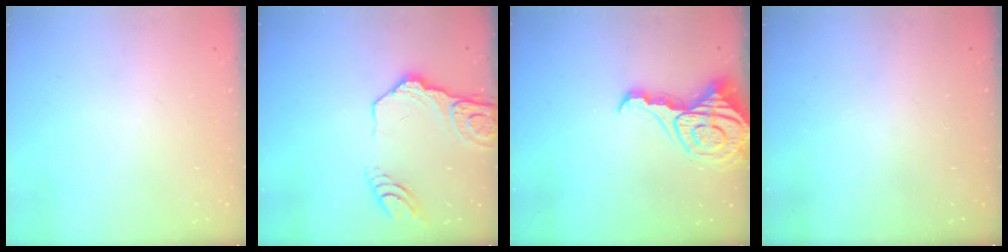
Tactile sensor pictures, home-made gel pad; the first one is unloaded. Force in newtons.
{"total": 14.0, "press": 13.9, "slide": 1.6}
{"total": 8.4, "press": 8.4, "slide": 0.8}
{"total": 0.0}